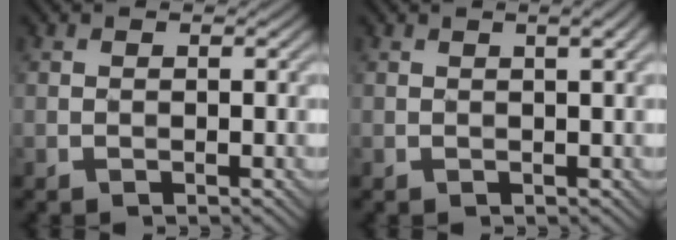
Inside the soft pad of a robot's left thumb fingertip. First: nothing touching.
{"total": 2.2, "force": [0.8, 0.2, 2.1], "torque": [-0.032, 0.007, 0.014]}